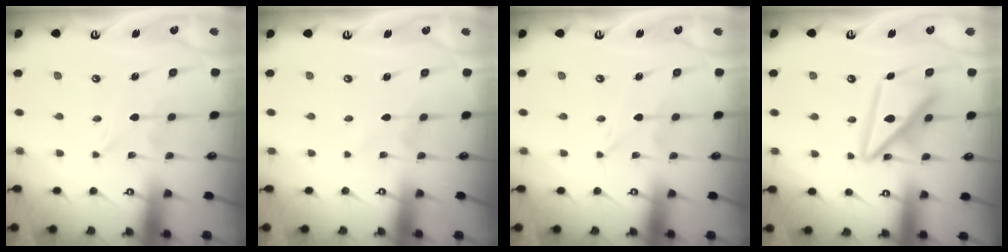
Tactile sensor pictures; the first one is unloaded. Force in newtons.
{"total": 0.0}
{"total": 0.0}
{"total": 15.0, "press": 14.9, "slide": 1.5}